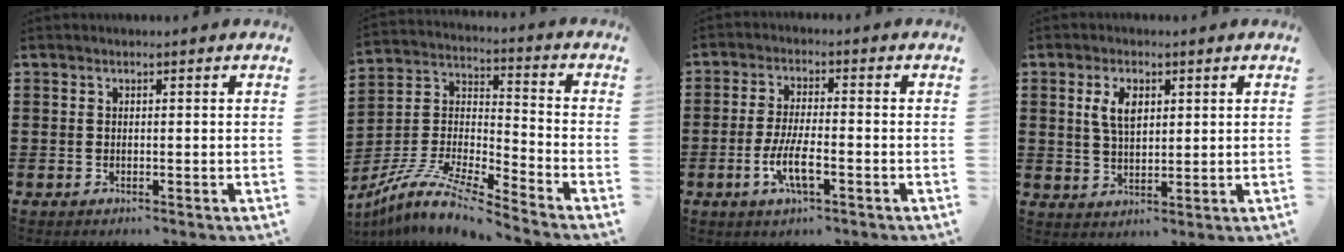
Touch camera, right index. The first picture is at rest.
{"total": 9.8, "force": [-8.9, 0.5, 4.2], "torque": [-0.098, -0.003, -0.184]}
{"total": 5.9, "force": [-2.3, 1.5, 5.2], "torque": [-0.115, -0.010, -0.047]}
{"total": 4.7, "force": [1.5, 2.5, 3.7], "torque": [-0.081, 0.011, 0.025]}